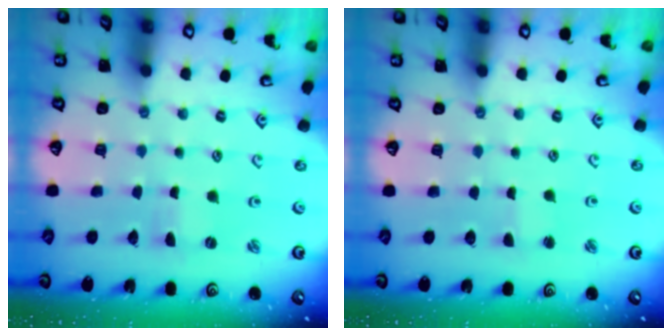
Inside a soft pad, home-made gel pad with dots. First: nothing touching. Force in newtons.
{"total": 1.4, "press": 1.3, "slide": 0.3}